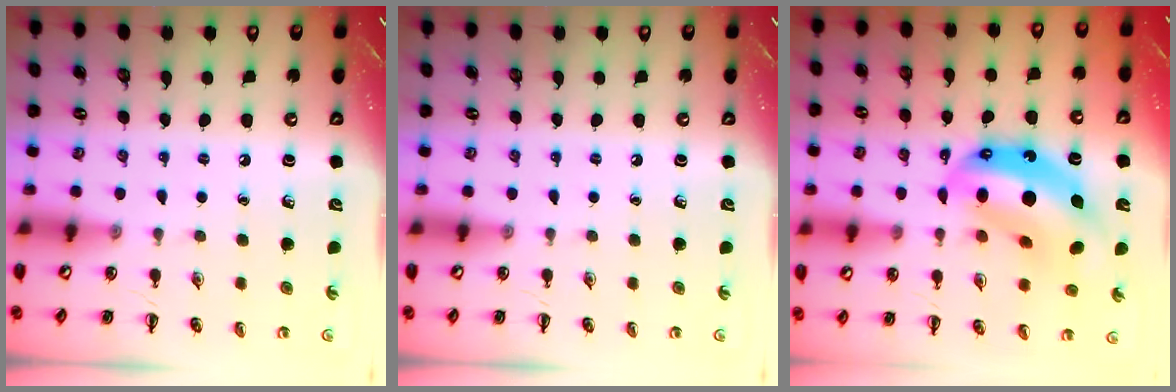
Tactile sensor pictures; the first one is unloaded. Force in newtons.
{"total": 0.0}
{"total": 15.6, "press": 15.0, "slide": 4.4}